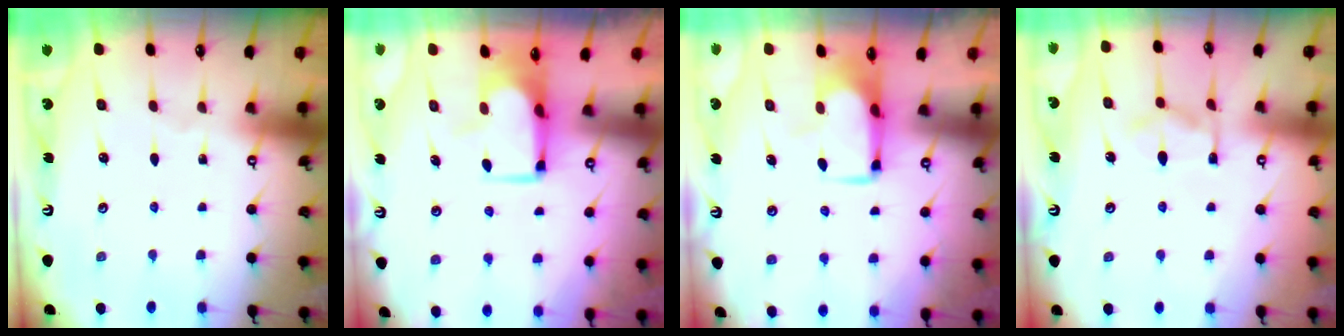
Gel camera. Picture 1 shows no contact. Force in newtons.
{"total": 2.2, "press": 2.2, "slide": 0.2}
{"total": 1.6, "press": 1.5, "slide": 0.4}
{"total": 3.8, "press": 3.5, "slide": 1.5}